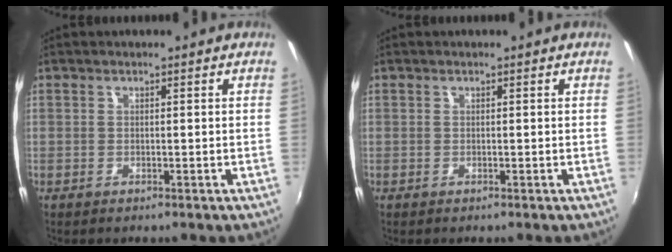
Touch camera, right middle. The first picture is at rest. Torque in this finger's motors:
{"motor_torque": [0.00, 0.00, 0.00, 0.00]}